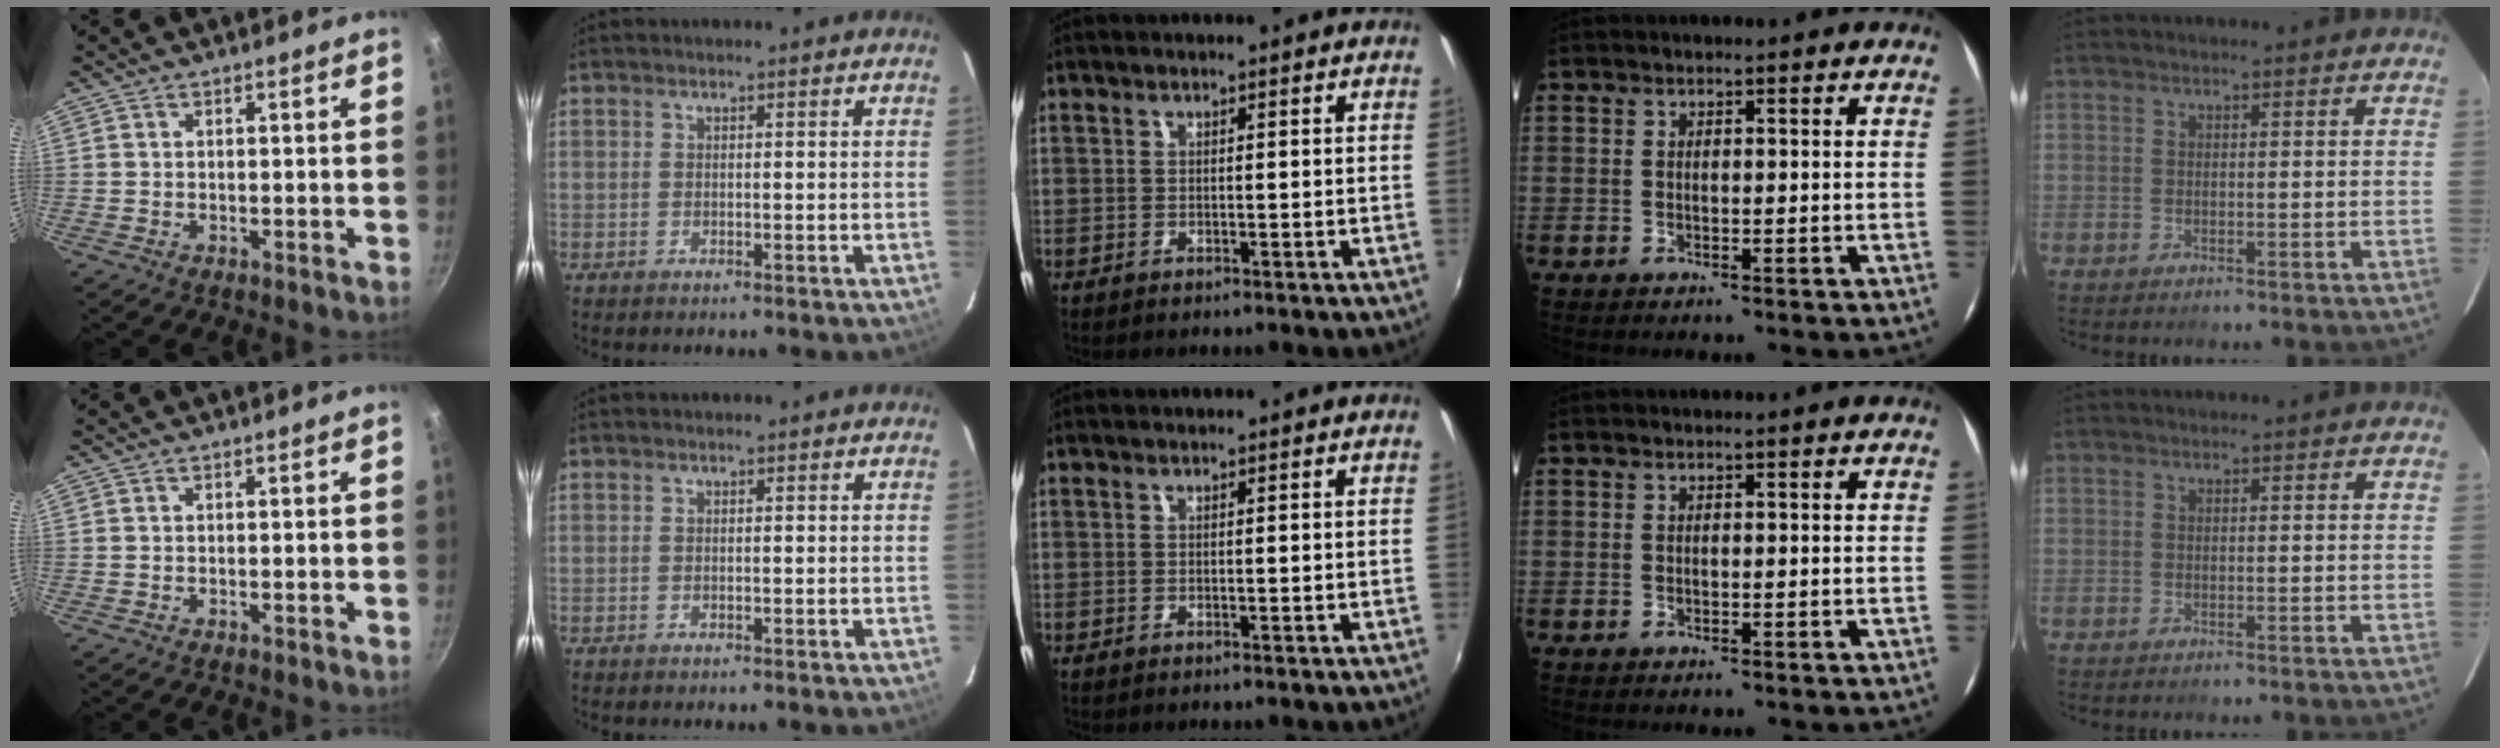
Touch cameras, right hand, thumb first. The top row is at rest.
{}